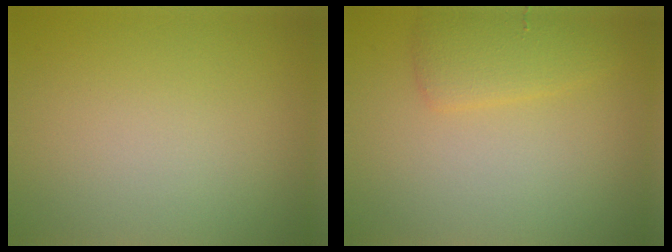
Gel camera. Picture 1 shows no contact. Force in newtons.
{"total": 2.4, "press": 2.4, "slide": 0.3}